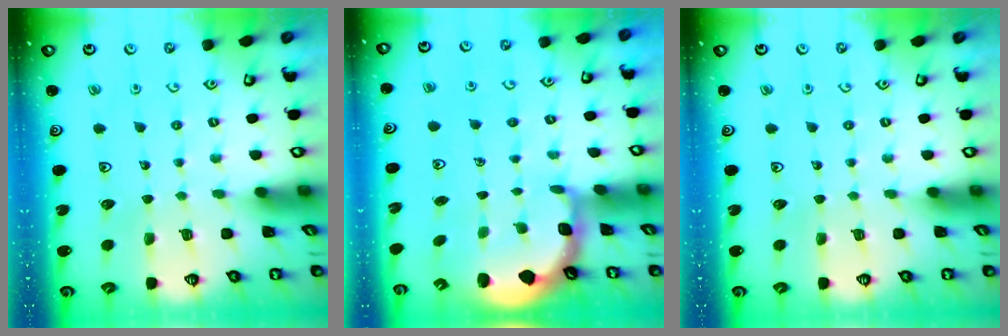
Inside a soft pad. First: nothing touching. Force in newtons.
{"total": 2.4, "press": 1.6, "slide": 1.8}
{"total": 0.0}